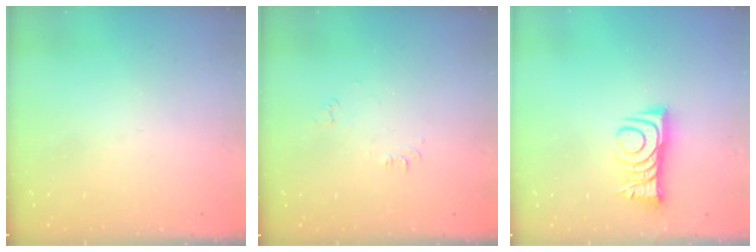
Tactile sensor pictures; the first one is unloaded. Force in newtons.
{"total": 3.5, "press": 3.4, "slide": 0.5}
{"total": 9.0, "press": 9.0, "slide": 0.1}